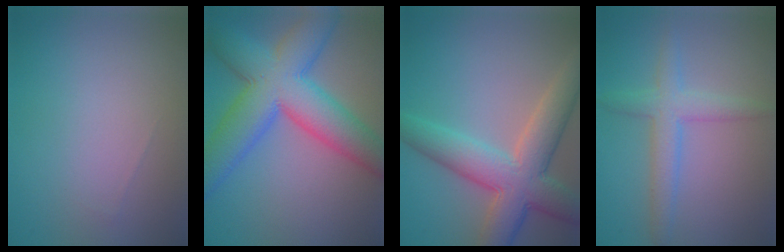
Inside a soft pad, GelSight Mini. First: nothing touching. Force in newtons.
{"total": 11.0, "press": 11.0, "slide": 0.4}
{"total": 8.0, "press": 8.0, "slide": 0.3}
{"total": 3.3, "press": 3.3, "slide": 0.1}